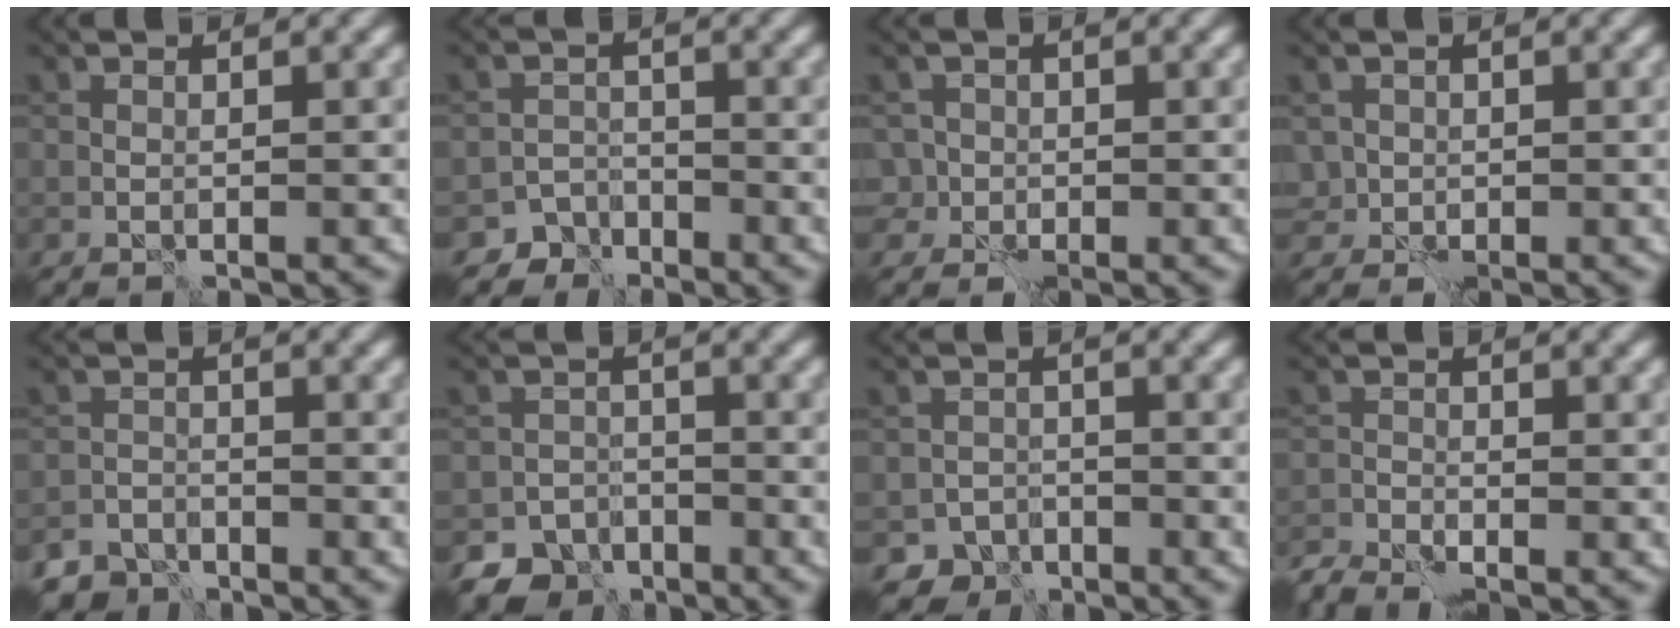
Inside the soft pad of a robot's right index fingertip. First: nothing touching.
{"total": 3.2, "force": [-2.6, 1.8, -0.2], "torque": [0.023, 0.000, -0.041]}
{"total": 1.9, "force": [-0.5, 1.9, 0.2], "torque": [0.004, 0.011, -0.010]}
{"total": 1.3, "force": [0.1, 1.3, 0.2], "torque": [-0.001, -0.003, 0.003]}
{"total": 3.4, "force": [-3.1, 1.3, 0.1], "torque": [0.010, -0.001, -0.053]}
{"total": 5.7, "force": [-4.4, 3.6, 0.7], "torque": [0.016, -0.005, -0.064]}
{"total": 3.2, "force": [-2.4, 2.1, 0.2], "torque": [0.016, 0.001, -0.040]}
{"total": 3.8, "force": [-3.5, 0.6, 1.4], "torque": [-0.034, -0.018, -0.074]}